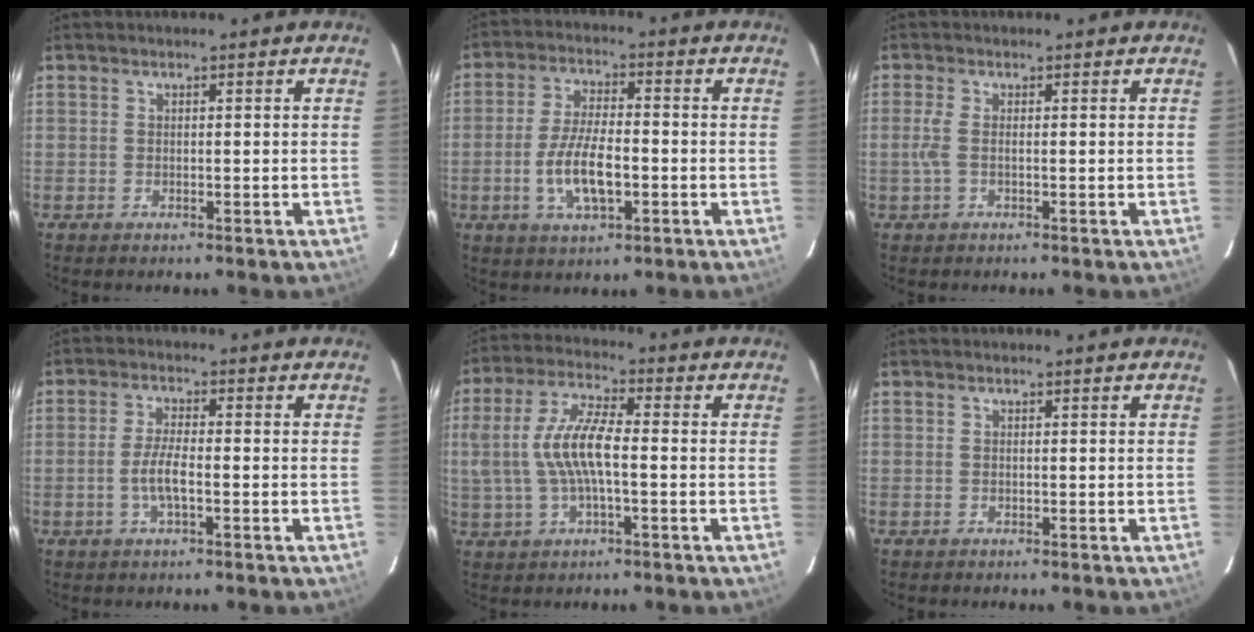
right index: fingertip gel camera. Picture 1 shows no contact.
{"total": 9.4, "force": [-2.6, 3.6, 8.2], "torque": [-0.165, -0.005, -0.045]}
{"total": 2.2, "force": [-0.3, 0.2, 2.2], "torque": [-0.047, -0.002, -0.008]}
{"total": 4.5, "force": [-1.4, 1.0, 4.1], "torque": [-0.085, -0.002, -0.028]}
{"total": 10.6, "force": [-0.6, 3.4, 10.0], "torque": [-0.203, 0.007, -0.008]}
{"total": 0.0}